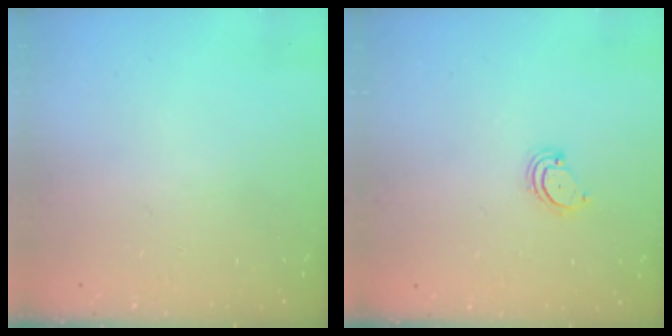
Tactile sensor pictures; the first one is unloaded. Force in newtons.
{"total": 3.0, "press": 3.0, "slide": 0.4}